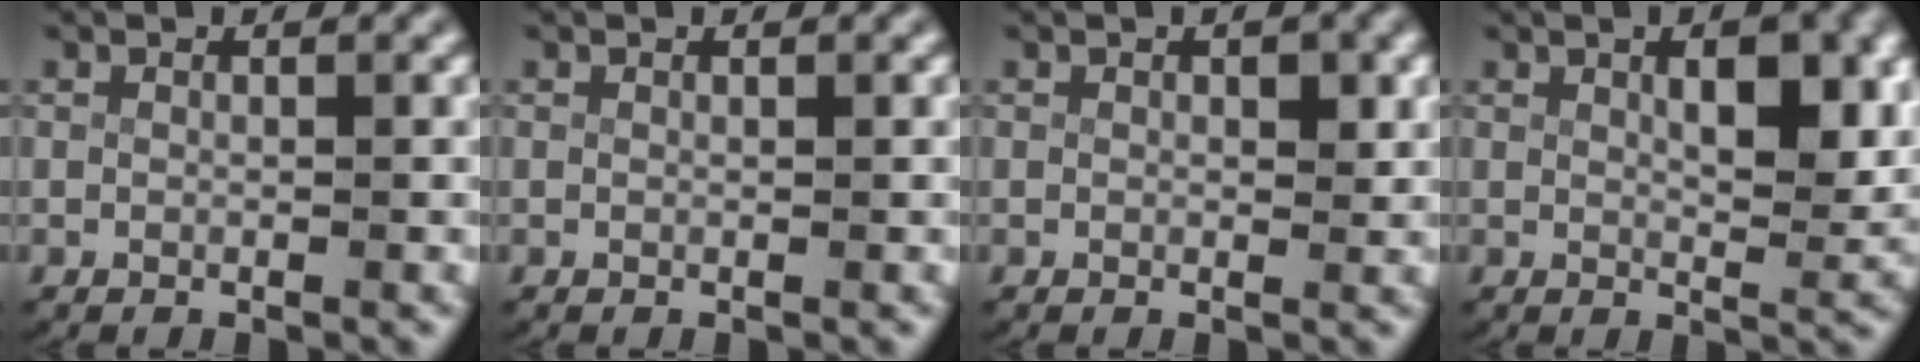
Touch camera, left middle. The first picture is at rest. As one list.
[{"total": 0.0}, {"total": 0.9, "force": [0.3, 0.5, 0.7], "torque": [-0.007, -0.004, 0.005]}, {"total": 4.0, "force": [1.3, 1.2, 3.6], "torque": [-0.053, -0.011, 0.024]}]